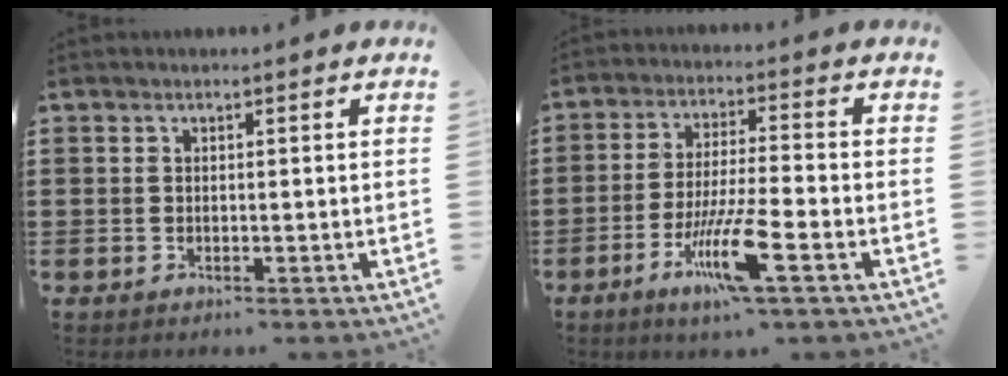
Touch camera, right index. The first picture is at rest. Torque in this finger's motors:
{"motor_torque": [2.14, 0.00, 0.46, 0.21]}